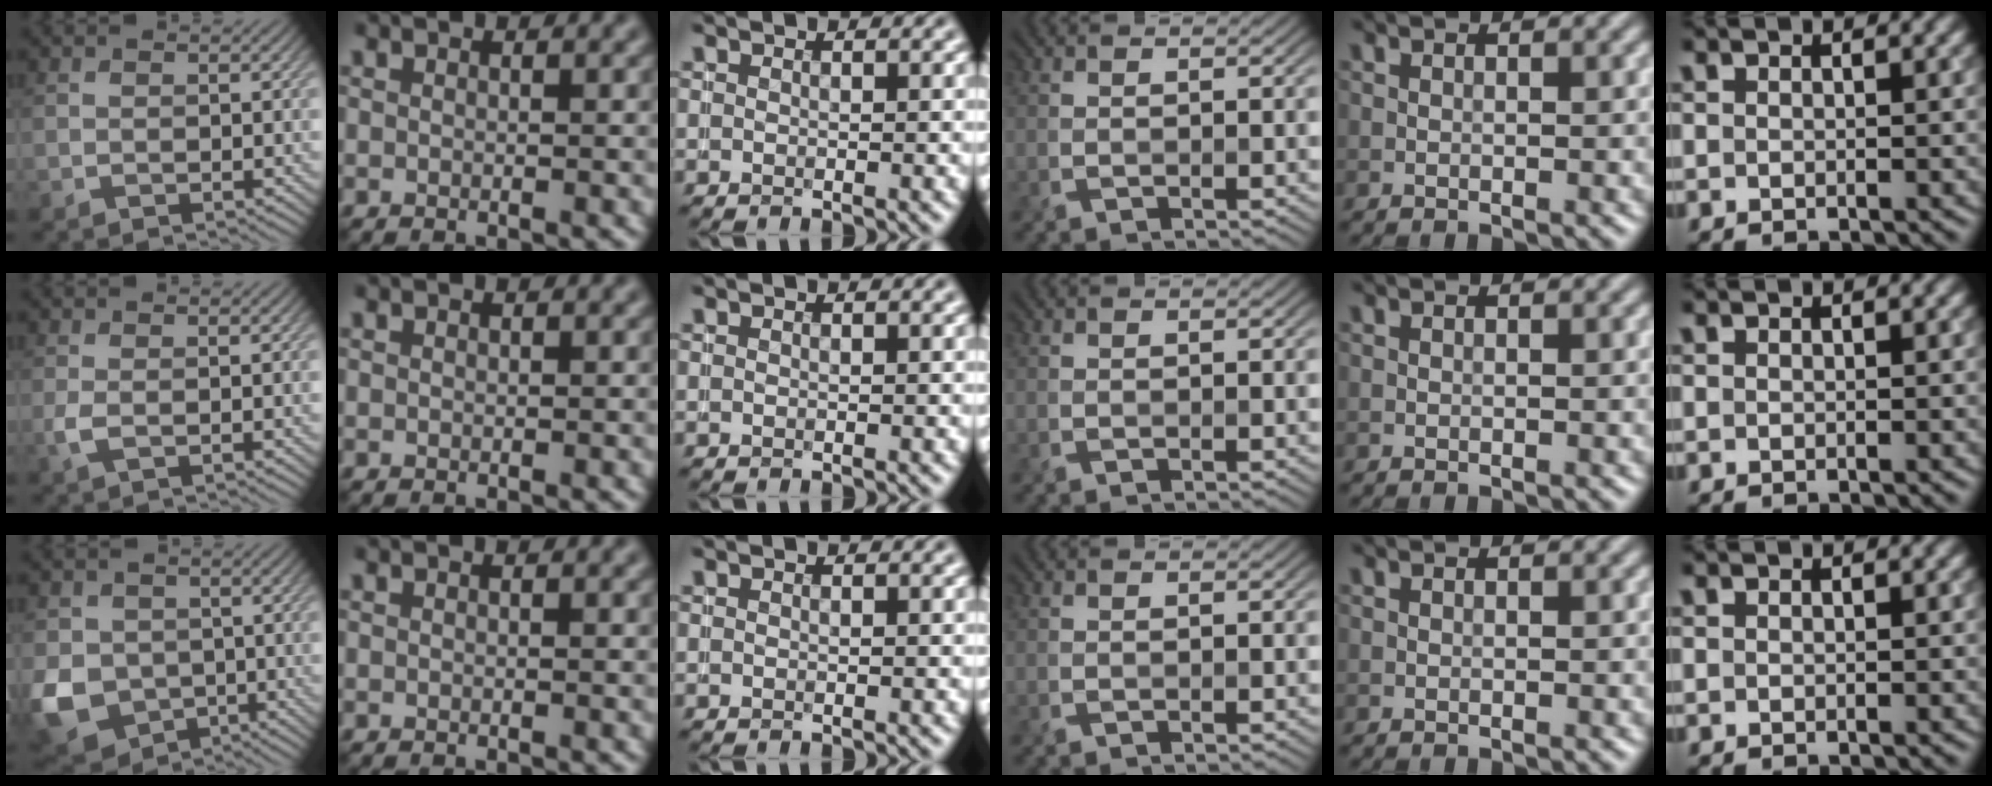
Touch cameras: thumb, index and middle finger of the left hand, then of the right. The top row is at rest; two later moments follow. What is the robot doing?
{"motion": "insert", "object": "file holder"}